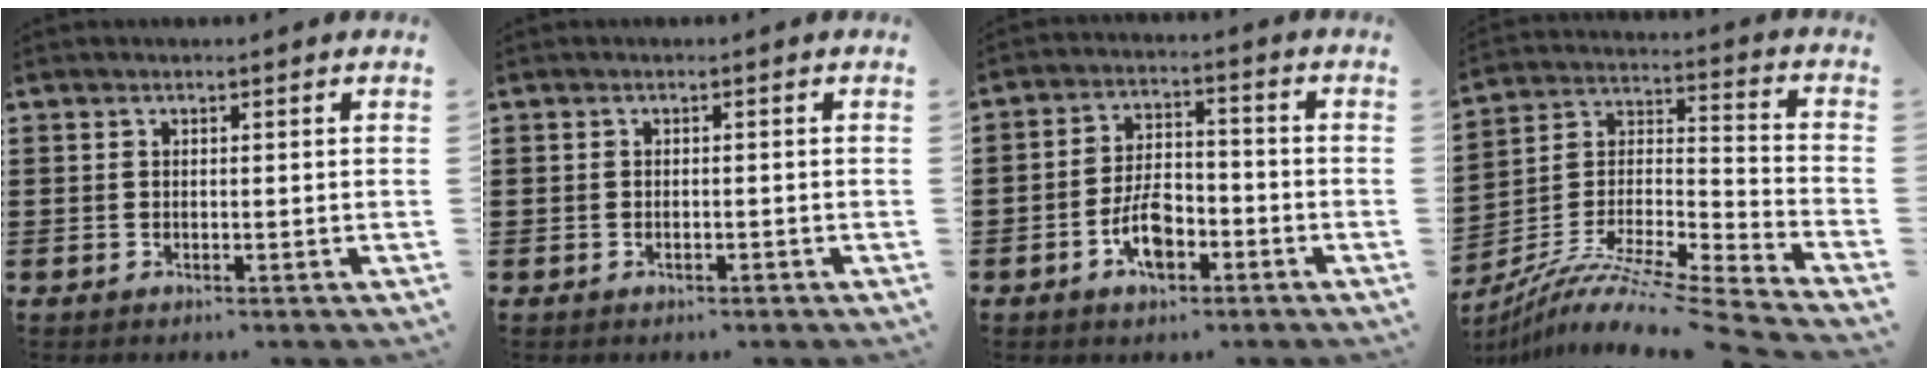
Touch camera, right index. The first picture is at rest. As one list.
[{"total": 0.6, "force": [-0.4, 0.2, 0.4], "torque": [-0.009, -0.004, -0.006]}, {"total": 6.8, "force": [-3.0, 3.4, 5.0], "torque": [-0.108, 0.003, -0.059]}, {"total": 9.9, "force": [-8.3, 0.5, 5.4], "torque": [-0.097, 0.002, -0.167]}]